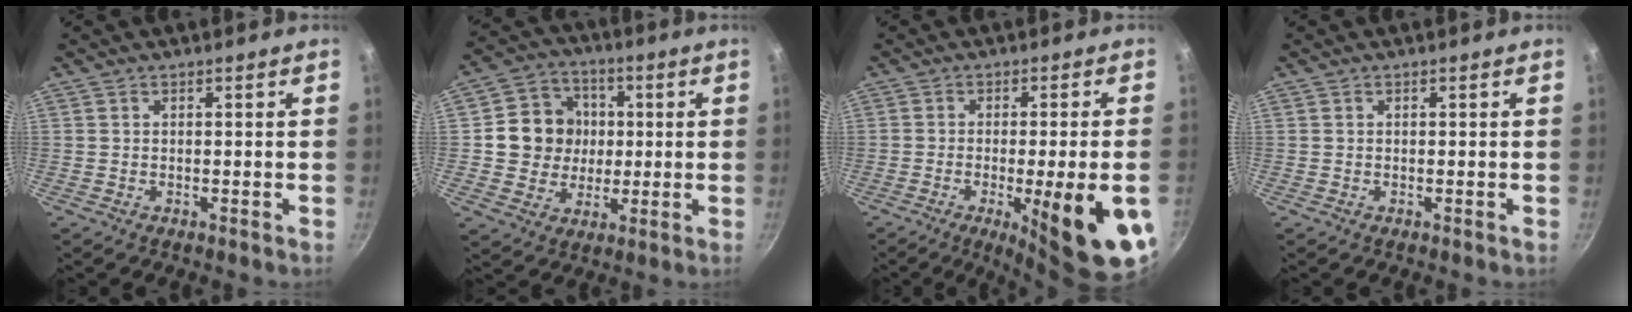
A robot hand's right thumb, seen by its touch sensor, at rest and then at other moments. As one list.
[{"total": 11.7, "force": [1.0, 10.9, 4.3], "torque": [-0.035, 0.015, 0.011]}, {"total": 16.4, "force": [-5.2, 3.1, 15.3], "torque": [-0.188, 0.004, -0.064]}, {"total": 0.0}]